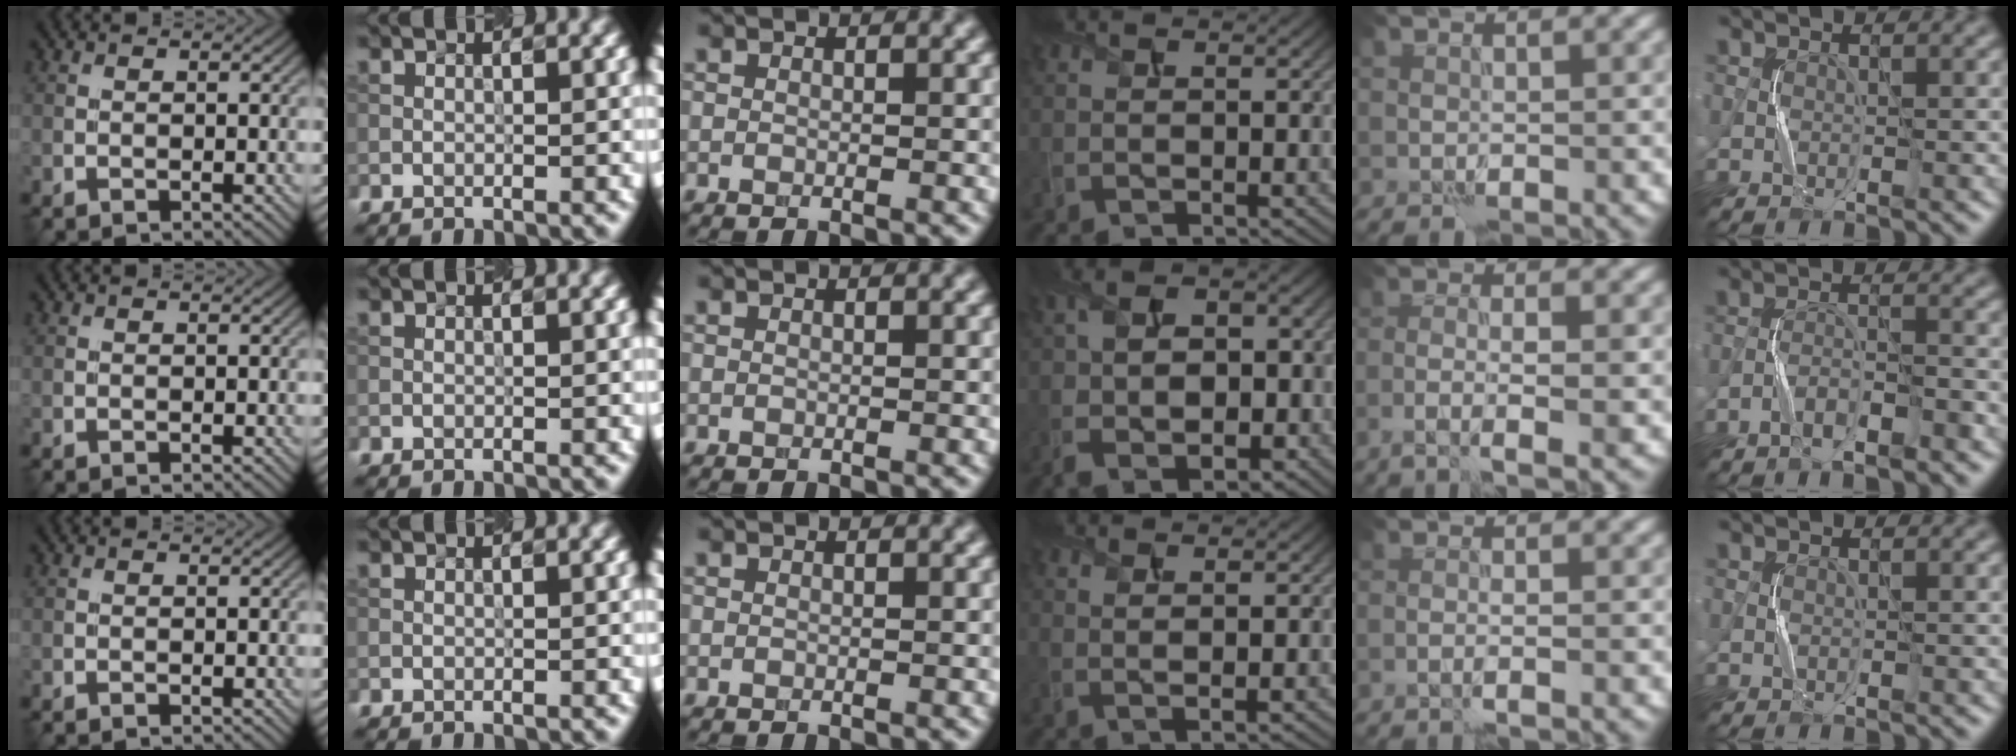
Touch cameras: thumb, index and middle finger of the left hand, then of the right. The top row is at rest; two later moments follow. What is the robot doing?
{"motion": "squeeze", "object": "sponge"}